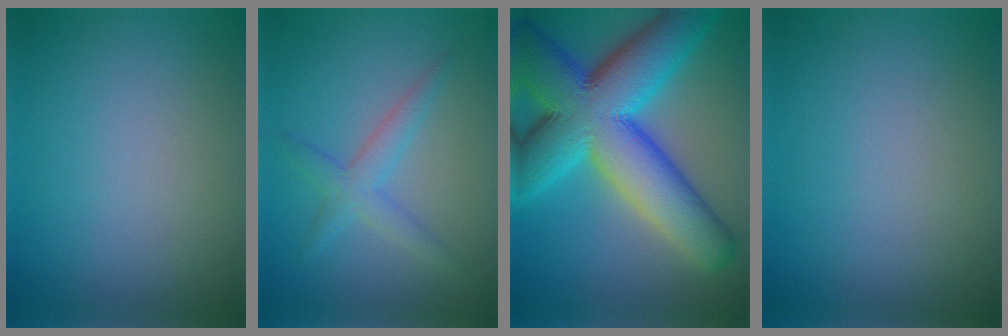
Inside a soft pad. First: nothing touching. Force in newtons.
{"total": 2.5, "press": 2.5, "slide": 0.1}
{"total": 14.8, "press": 14.8, "slide": 0.4}
{"total": 0.0}